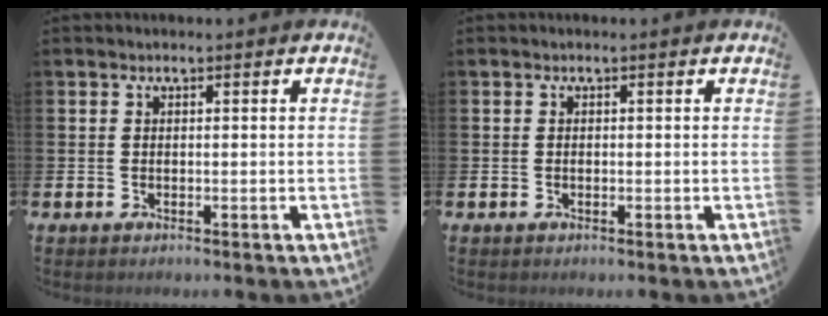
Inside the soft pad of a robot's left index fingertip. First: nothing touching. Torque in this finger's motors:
{"motor_torque": [-0.14, -0.09, -0.07, -0.01]}